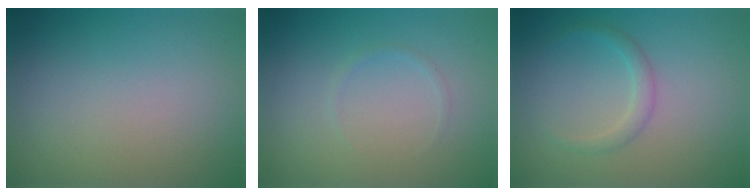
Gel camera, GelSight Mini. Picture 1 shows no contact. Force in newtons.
{"total": 0.5, "press": 0.5, "slide": 0.0}
{"total": 1.5, "press": 1.5, "slide": 0.0}